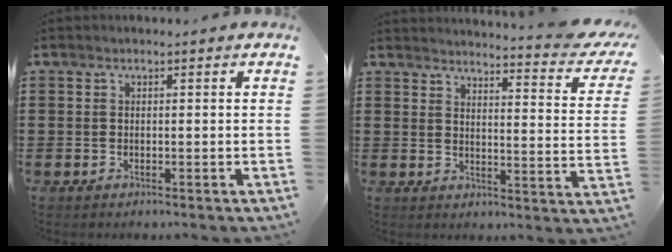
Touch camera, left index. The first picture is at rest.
{"total": 3.7, "force": [3.3, -0.5, 1.5], "torque": [-0.033, -0.035, 0.047]}